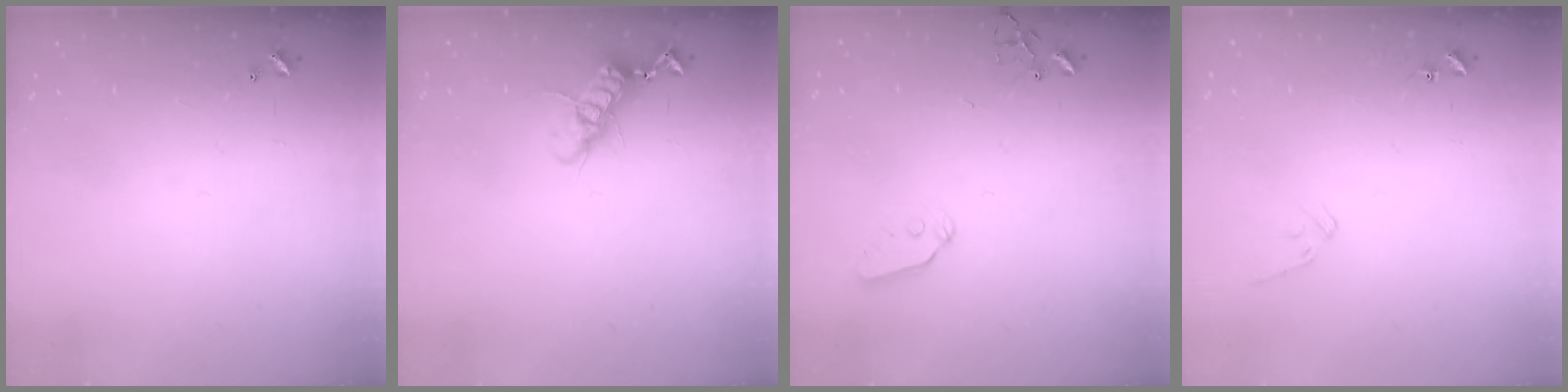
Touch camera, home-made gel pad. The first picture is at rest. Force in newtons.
{"total": 11.7, "press": 11.7, "slide": 0.9}
{"total": 6.4, "press": 6.4, "slide": 0.3}
{"total": 8.2, "press": 8.2, "slide": 0.3}